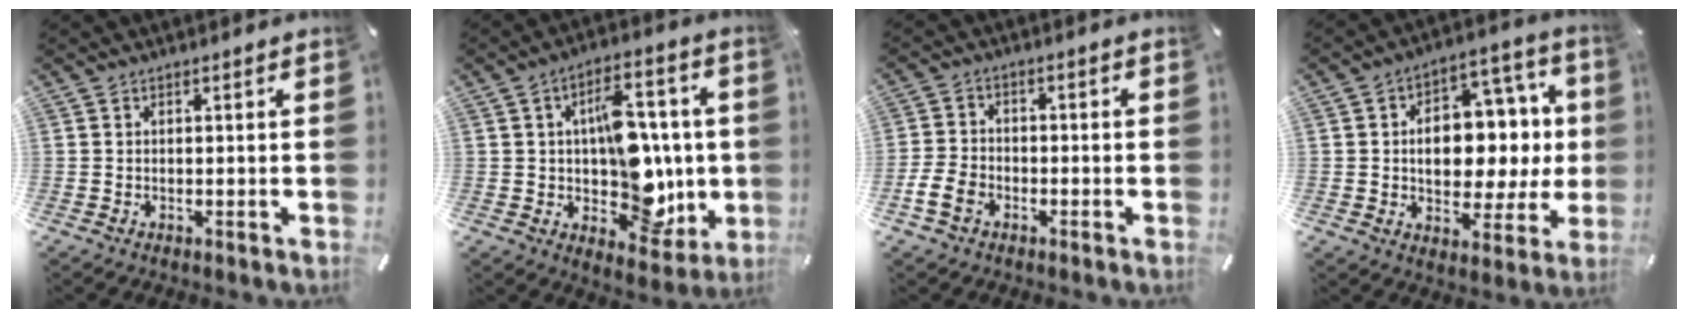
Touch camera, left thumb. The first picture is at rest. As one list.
[{"total": 17.2, "force": [0.2, 11.3, 12.9], "torque": [-0.163, -0.004, 0.007]}, {"total": 5.8, "force": [-2.7, 4.2, 3.0], "torque": [-0.074, 0.010, -0.055]}, {"total": 14.6, "force": [0.7, 10.3, 10.3], "torque": [-0.132, -0.013, 0.020]}]